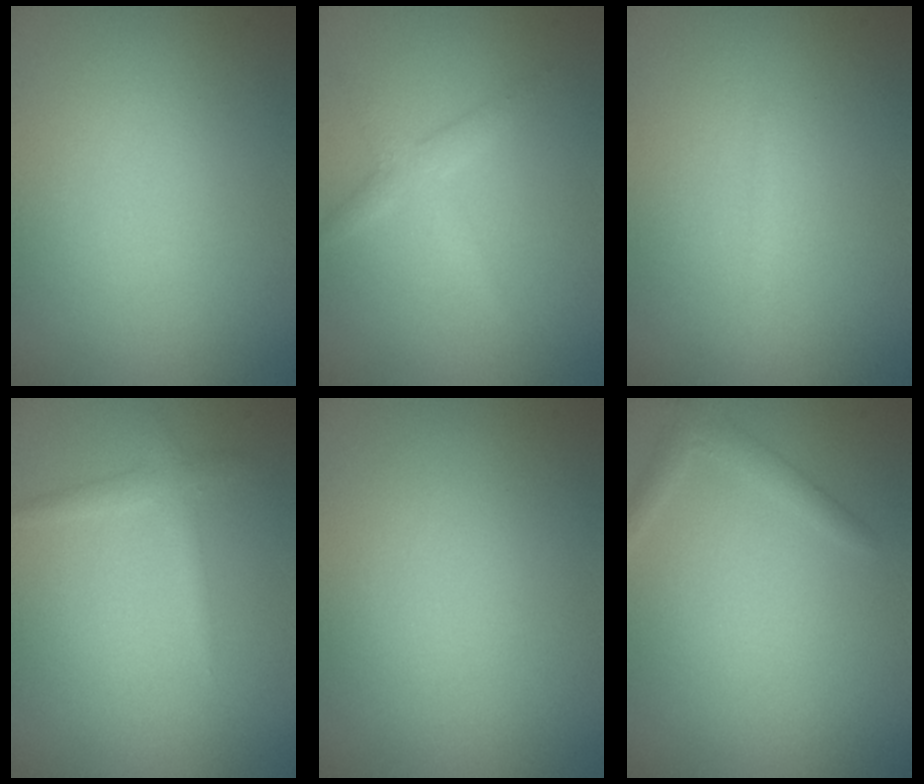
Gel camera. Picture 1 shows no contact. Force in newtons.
{"total": 1.9, "press": 1.9, "slide": 0.0}
{"total": 0.8, "press": 0.7, "slide": 0.1}
{"total": 0.9, "press": 0.9, "slide": 0.1}
{"total": 0.0}
{"total": 1.4, "press": 1.4, "slide": 0.0}